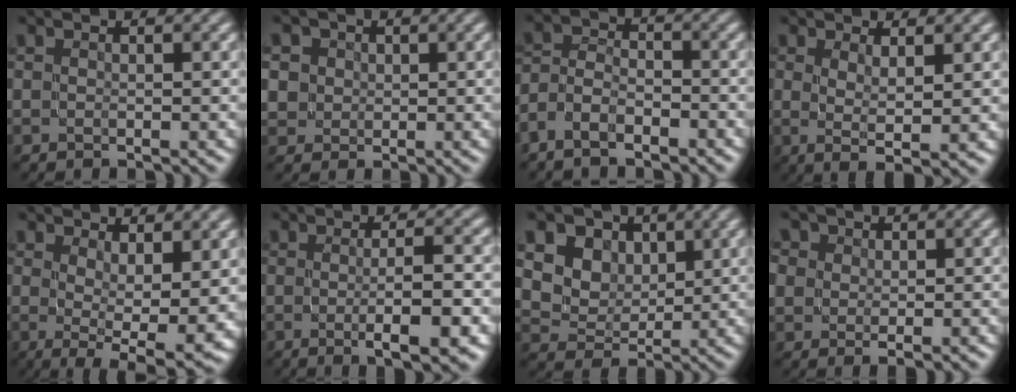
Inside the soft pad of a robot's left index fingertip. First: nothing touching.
{"total": 4.7, "force": [1.8, 4.0, 1.7], "torque": [-0.038, 0.022, 0.020]}
{"total": 3.8, "force": [-2.7, 1.9, 1.9], "torque": [-0.033, 0.006, -0.061]}
{"total": 2.6, "force": [0.8, 0.3, 2.5], "torque": [-0.042, -0.013, 0.015]}
{"total": 6.5, "force": [0.5, 2.1, 6.1], "torque": [-0.101, -0.024, 0.017]}
{"total": 5.7, "force": [-1.2, 1.2, 5.4], "torque": [-0.075, -0.003, -0.013]}
{"total": 10.5, "force": [5.0, 8.0, 4.6], "torque": [-0.106, 0.018, 0.089]}
{"total": 5.7, "force": [1.4, 4.5, 3.2], "torque": [-0.044, 0.023, -0.004]}